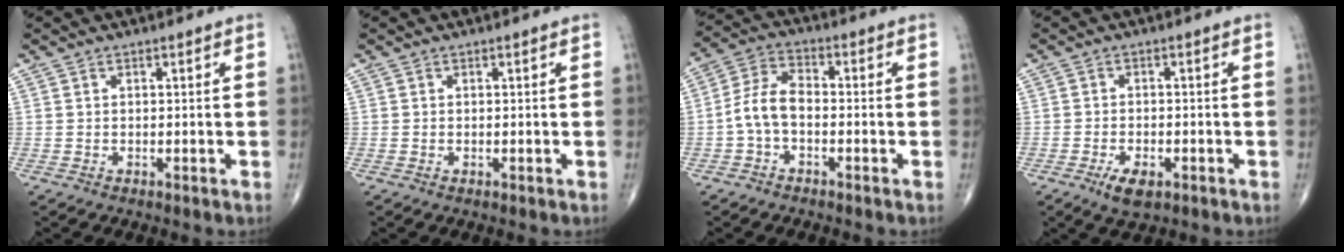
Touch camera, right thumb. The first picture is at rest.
{"total": 0.0}
{"total": 6.9, "force": [-1.7, 3.9, 5.4], "torque": [-0.109, 0.029, -0.042]}
{"total": 4.5, "force": [-2.3, 2.1, 3.3], "torque": [-0.057, 0.000, -0.035]}